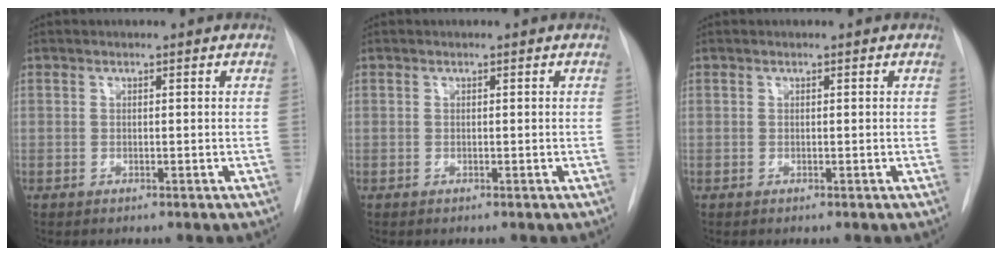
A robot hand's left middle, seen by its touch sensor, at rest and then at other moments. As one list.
[{"total": 0.0}, {"total": 0.0}]